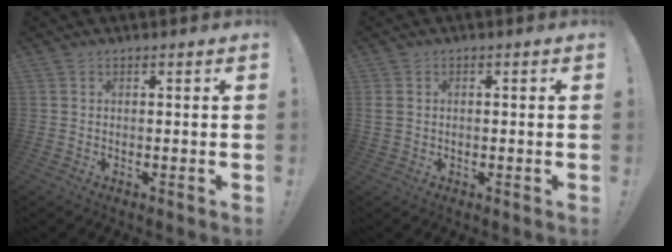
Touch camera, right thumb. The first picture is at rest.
{"total": 2.2, "force": [-0.3, 1.6, 1.5], "torque": [-0.040, 0.006, -0.005]}